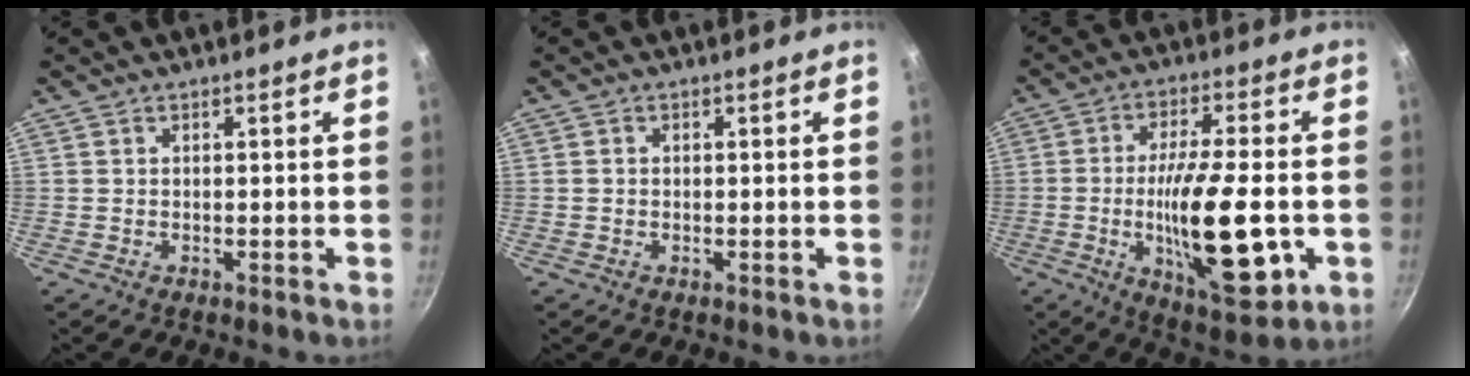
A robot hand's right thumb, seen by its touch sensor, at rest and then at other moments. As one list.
[{"total": 0.7, "force": [-0.1, 0.6, 0.3], "torque": [-0.004, 0.003, -0.002]}, {"total": 19.5, "force": [-3.8, 6.2, 18.1], "torque": [-0.291, 0.004, -0.059]}]